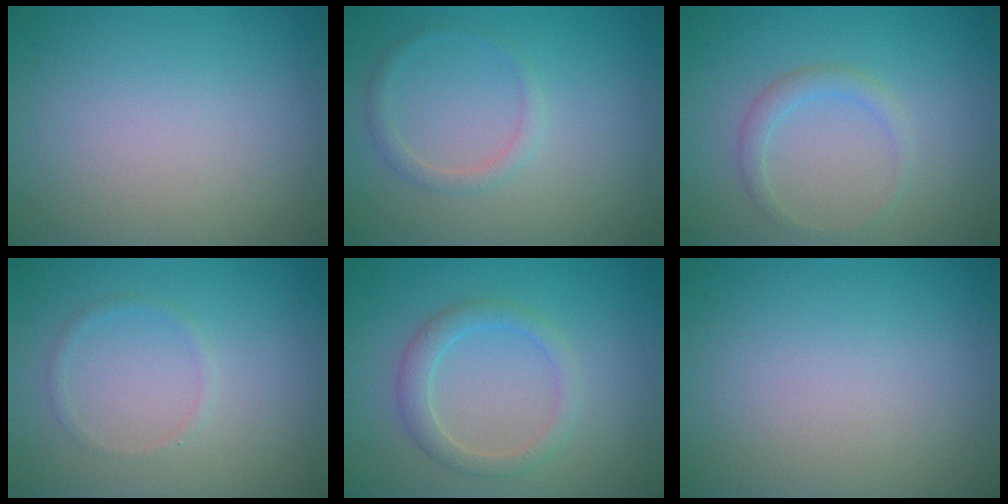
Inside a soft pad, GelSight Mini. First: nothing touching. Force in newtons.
{"total": 1.3, "press": 1.3, "slide": 0.1}
{"total": 1.6, "press": 1.6, "slide": 0.1}
{"total": 0.7, "press": 0.7, "slide": 0.1}
{"total": 2.4, "press": 2.4, "slide": 0.1}
{"total": 0.0}